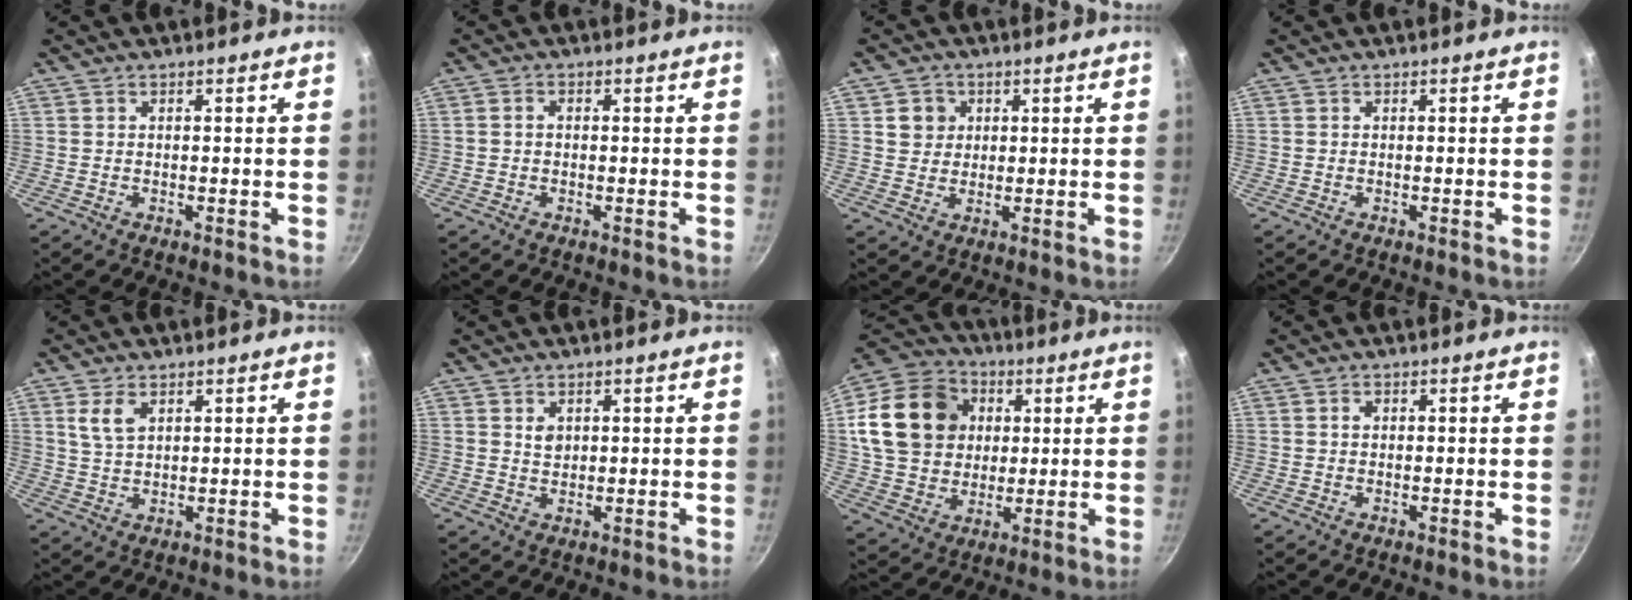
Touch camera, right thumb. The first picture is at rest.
{"total": 1.3, "force": [-0.1, 1.1, 0.8], "torque": [-0.015, 0.008, -0.002]}
{"total": 4.3, "force": [1.3, 4.0, 1.1], "torque": [0.009, 0.005, 0.020]}
{"total": 0.0}
{"total": 4.7, "force": [2.2, 2.7, 3.3], "torque": [-0.056, -0.006, 0.045]}
{"total": 2.2, "force": [0.8, 1.6, 1.2], "torque": [-0.013, -0.004, 0.015]}
{"total": 20.4, "force": [4.2, 16.7, 10.9], "torque": [-0.186, 0.021, 0.076]}
{"total": 0.9, "force": [0.2, 0.7, 0.5], "torque": [-0.007, 0.004, 0.004]}